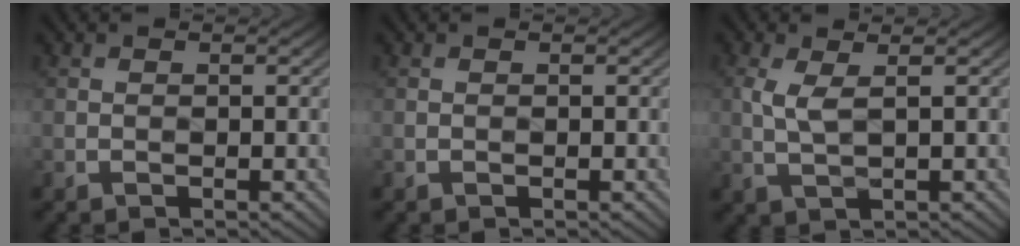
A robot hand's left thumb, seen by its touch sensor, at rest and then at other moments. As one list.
[{"total": 0.0}, {"total": 3.3, "force": [0.9, 1.0, 3.0], "torque": [-0.078, 0.002, 0.019]}]